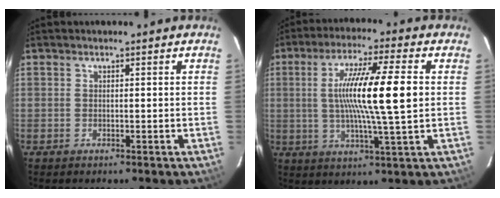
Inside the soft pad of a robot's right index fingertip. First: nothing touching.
{"total": 14.0, "force": [1.1, 0.4, 14.0], "torque": [-0.248, -0.003, 0.019]}